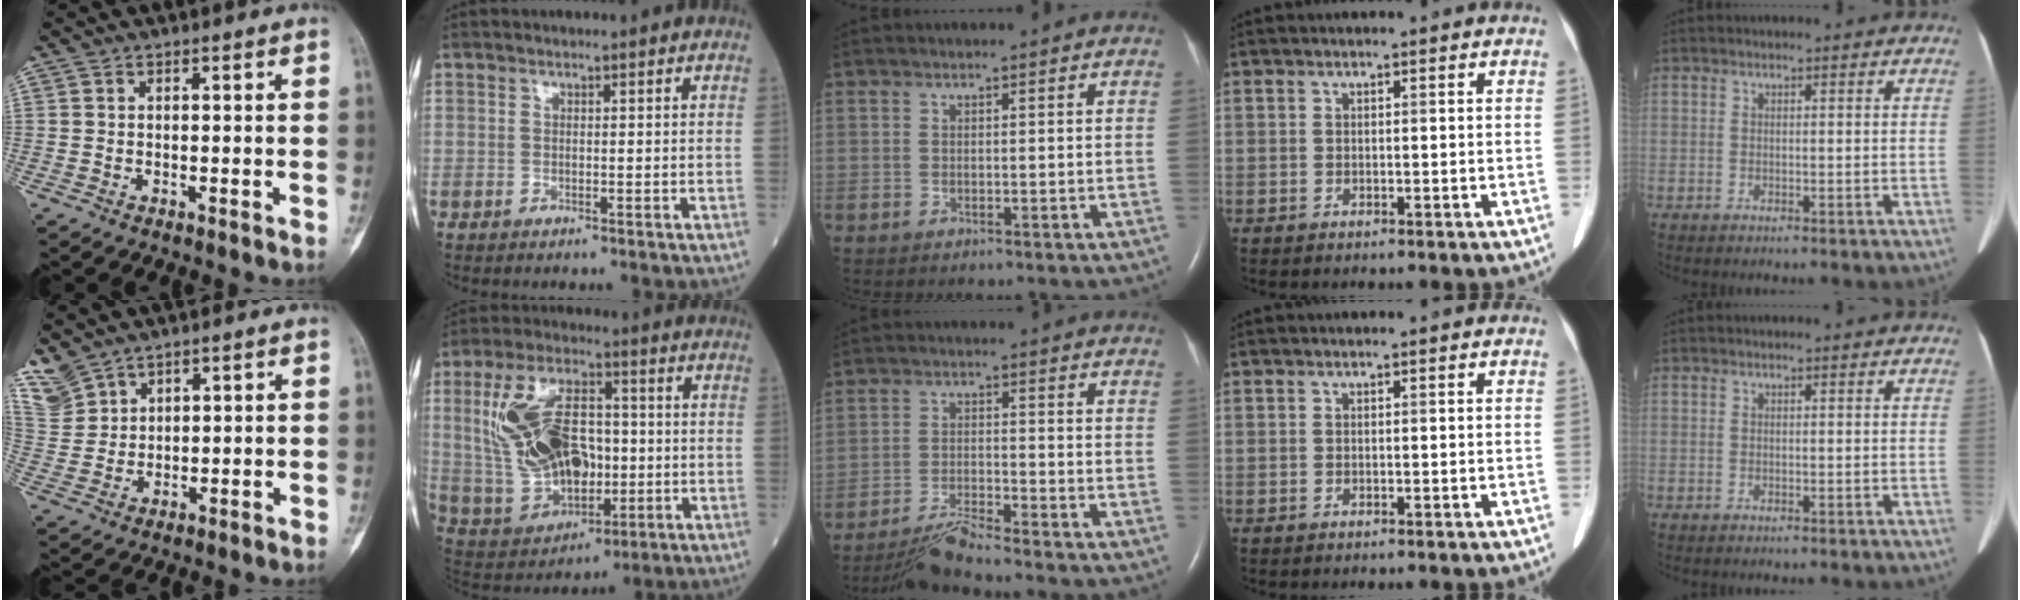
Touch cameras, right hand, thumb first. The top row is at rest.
{"thumb": {"total": 7.7, "force": [6.1, 4.0, 2.3], "torque": [-0.057, -0.013, 0.147]}, "index": {"total": 16.2, "force": [0.7, 8.9, 13.4], "torque": [-0.283, 0.020, 0.025]}, "middle": {"total": 5.6, "force": [-5.1, -1.3, 1.7], "torque": [-0.039, -0.023, -0.096]}}